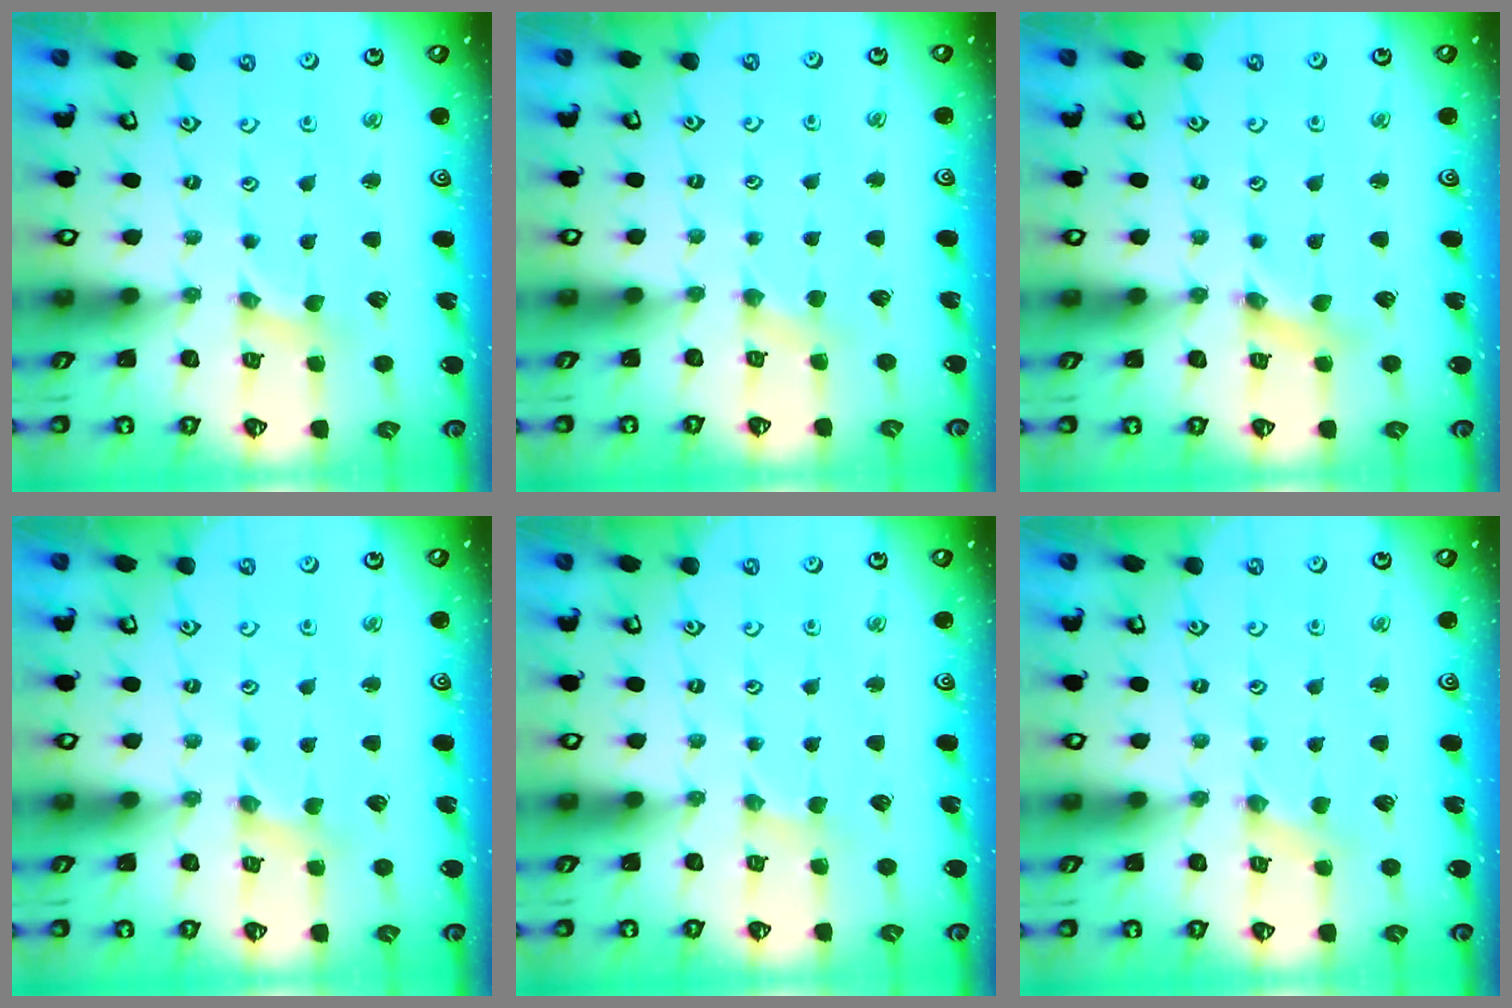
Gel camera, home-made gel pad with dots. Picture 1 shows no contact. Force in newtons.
{"total": 1.6, "press": 1.6, "slide": 0.4}
{"total": 1.5, "press": 1.4, "slide": 0.3}
{"total": 0.0}
{"total": 0.0}
{"total": 0.0}